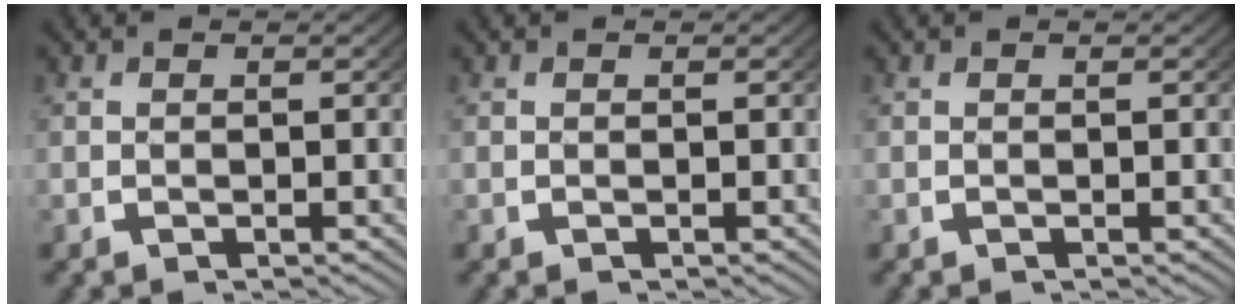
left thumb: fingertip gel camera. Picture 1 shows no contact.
{"total": 0.0}
{"total": 0.0}